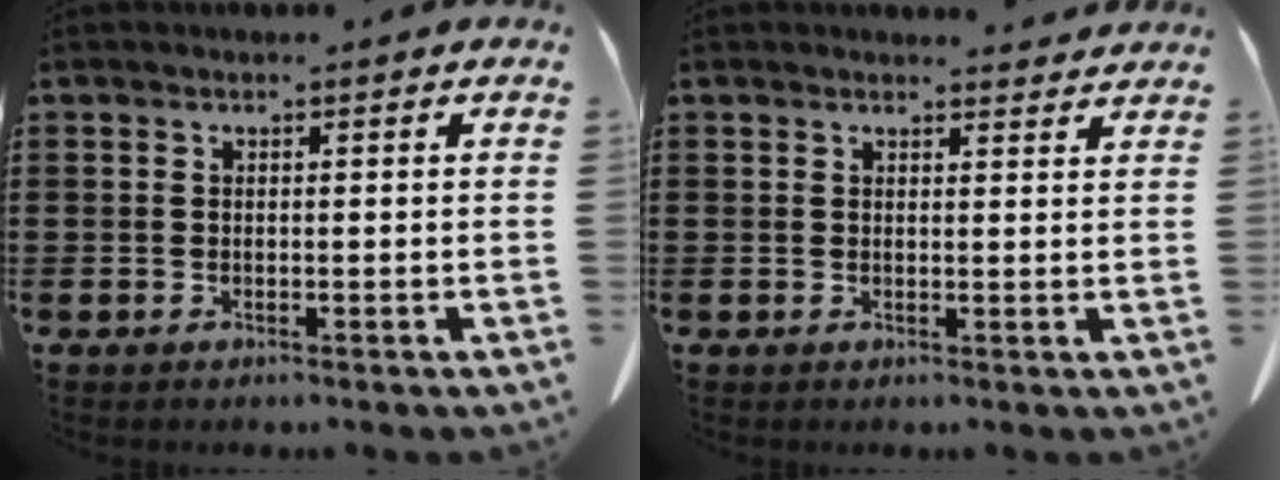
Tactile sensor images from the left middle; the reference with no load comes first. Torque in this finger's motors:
{"motor_torque": [-2.14, 0.00, 0.00, -0.02]}